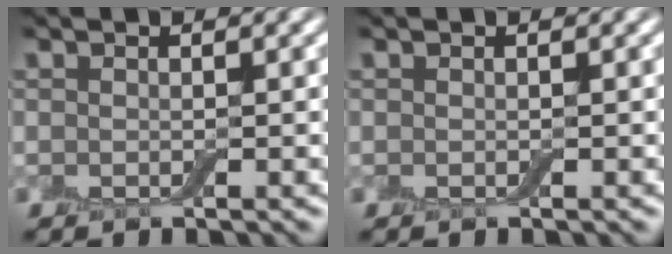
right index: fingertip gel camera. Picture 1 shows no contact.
{"total": 0.0}